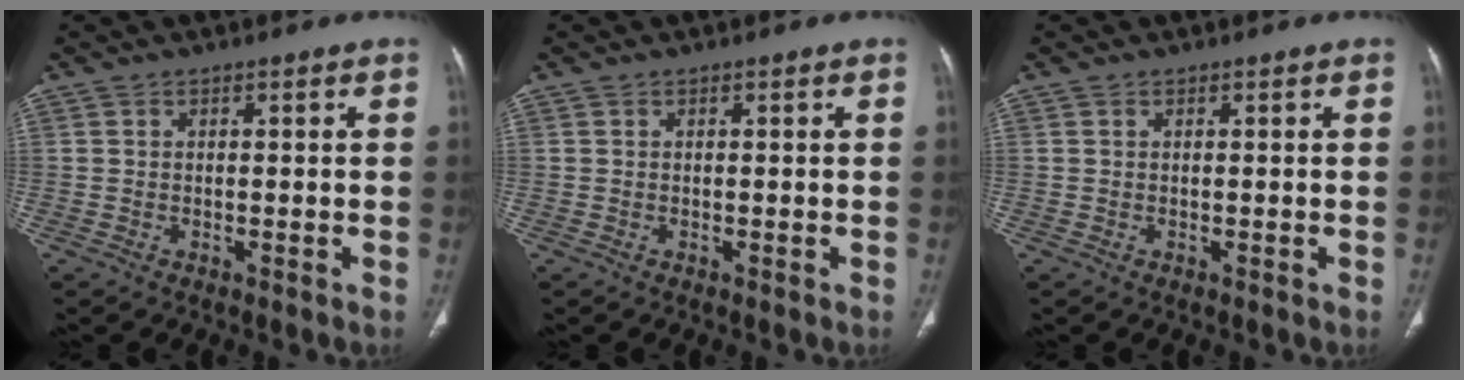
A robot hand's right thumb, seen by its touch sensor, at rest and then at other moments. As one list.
[{"total": 0.0}, {"total": 0.0}]